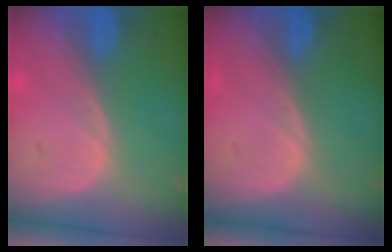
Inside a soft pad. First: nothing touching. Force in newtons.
{"total": 0.0}